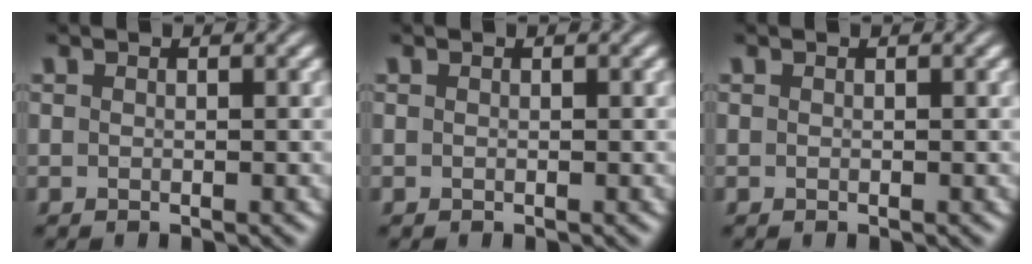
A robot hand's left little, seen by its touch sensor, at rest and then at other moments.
{"total": 0.0}
{"total": 0.0}